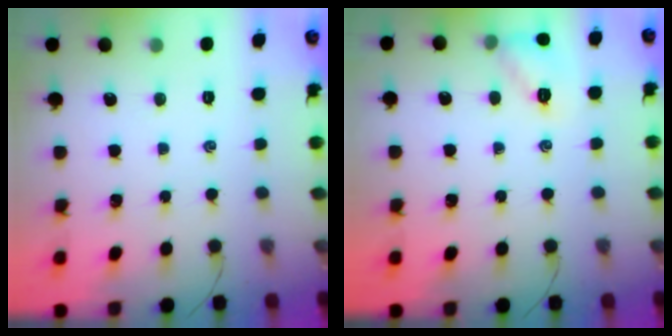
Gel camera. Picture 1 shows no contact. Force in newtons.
{"total": 9.2, "press": 9.0, "slide": 1.5}